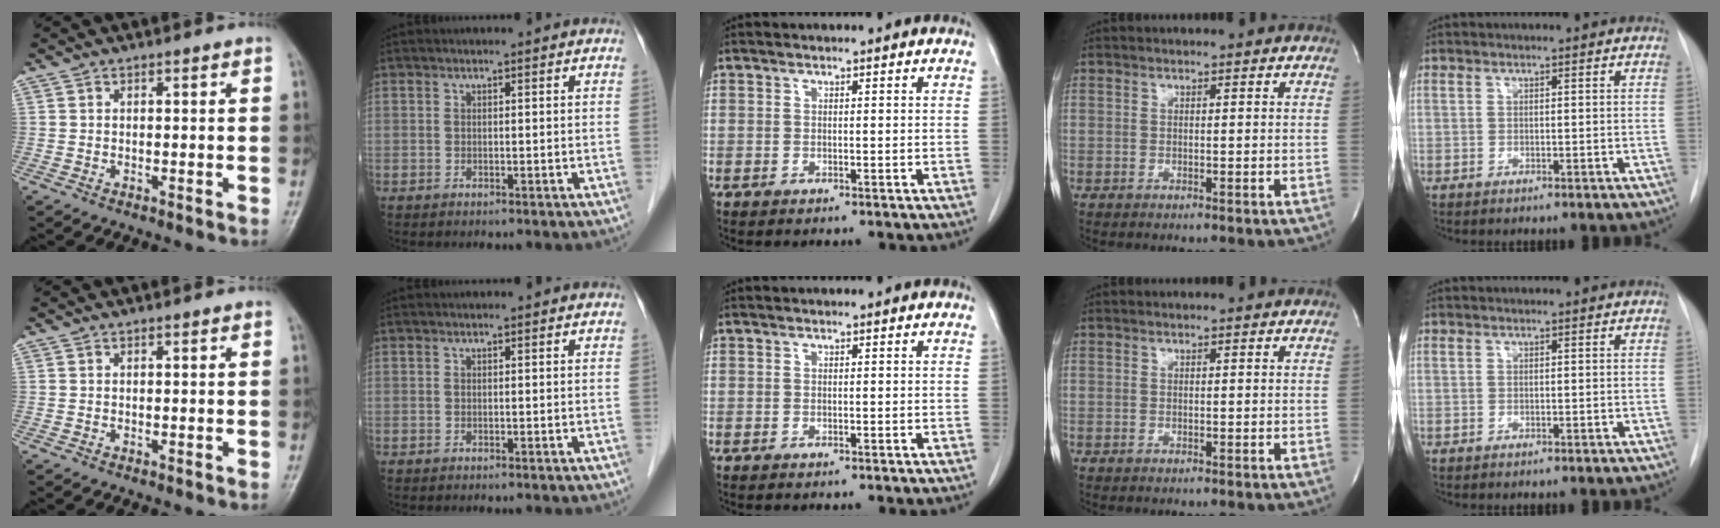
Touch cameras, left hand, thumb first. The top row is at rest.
{}